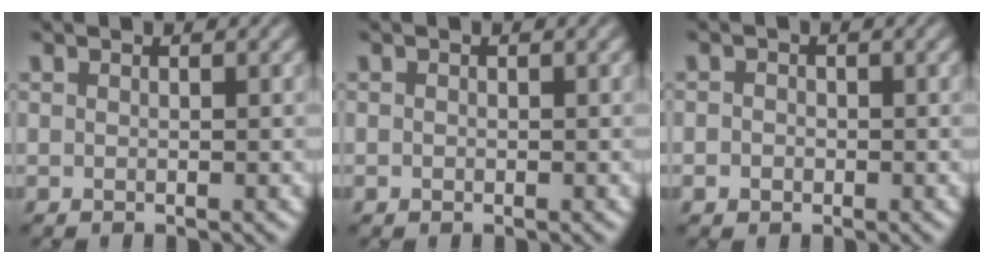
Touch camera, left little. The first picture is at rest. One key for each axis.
{"total": 0.0}
{"total": 1.2, "fx": -0.3, "fy": 1.0, "fz": 0.4, "tx": 0.003, "ty": -0.002, "tz": -0.010}